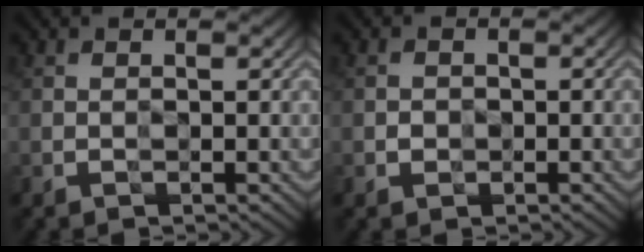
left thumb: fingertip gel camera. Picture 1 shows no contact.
{"total": 1.0, "force": [-0.5, 0.9, -0.2], "torque": [0.002, -0.005, -0.009]}